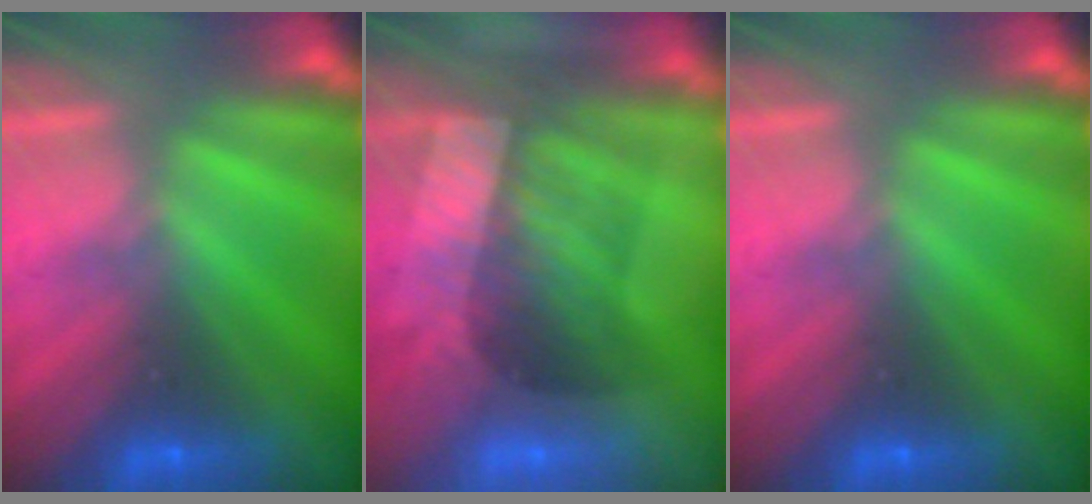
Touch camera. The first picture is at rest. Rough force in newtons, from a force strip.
{"total": 3.6}
{"total": 0.0}